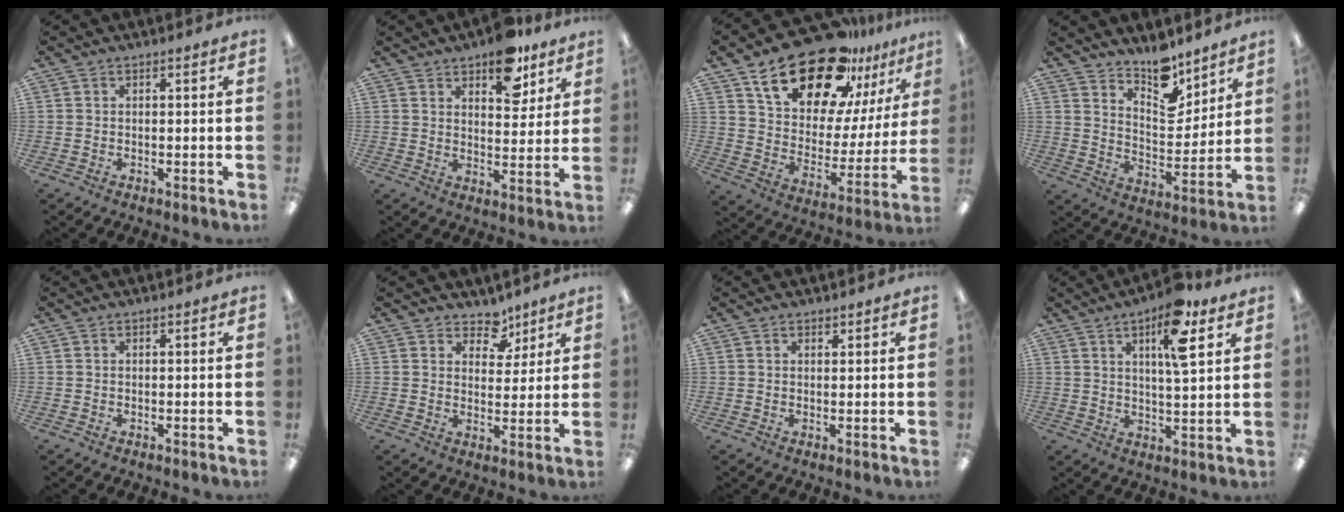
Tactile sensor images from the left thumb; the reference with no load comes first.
{"total": 11.4, "force": [7.9, 5.7, 5.8], "torque": [-0.056, -0.044, 0.135]}
{"total": 24.1, "force": [17.6, 10.5, 12.7], "torque": [-0.210, -0.109, 0.308]}
{"total": 12.0, "force": [9.8, 5.1, 4.8], "torque": [-0.061, -0.073, 0.177]}
{"total": 0.0}
{"total": 6.6, "force": [4.9, 4.0, 1.7], "torque": [-0.015, -0.031, 0.086]}
{"total": 1.1, "force": [1.0, 0.4, 0.0], "torque": [0.000, -0.001, 0.020]}
{"total": 11.8, "force": [6.2, 3.4, 9.4], "torque": [-0.145, -0.019, 0.099]}